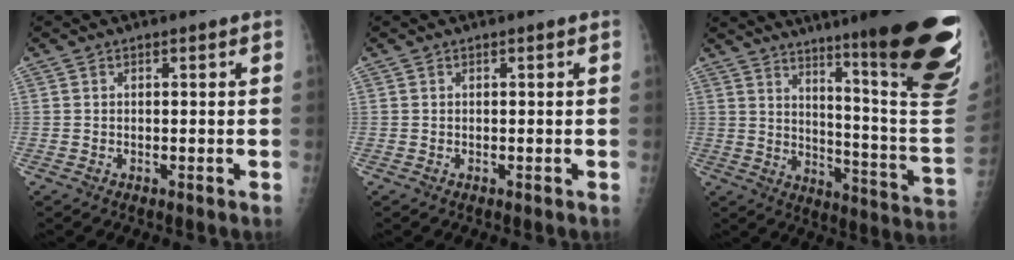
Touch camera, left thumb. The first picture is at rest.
{"total": 0.0}
{"total": 28.5, "force": [16.6, 3.1, 22.9], "torque": [-0.238, -0.090, 0.238]}